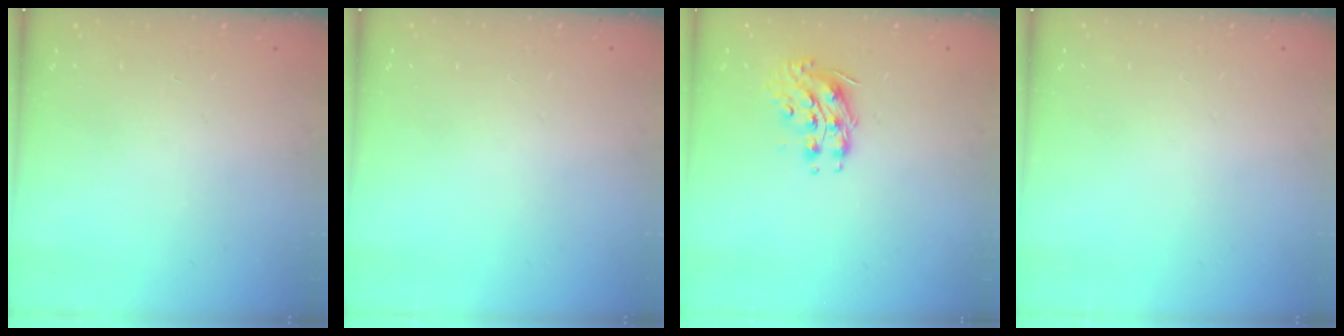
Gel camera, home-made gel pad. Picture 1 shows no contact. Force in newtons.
{"total": 0.0}
{"total": 9.0, "press": 9.0, "slide": 0.1}
{"total": 0.0}